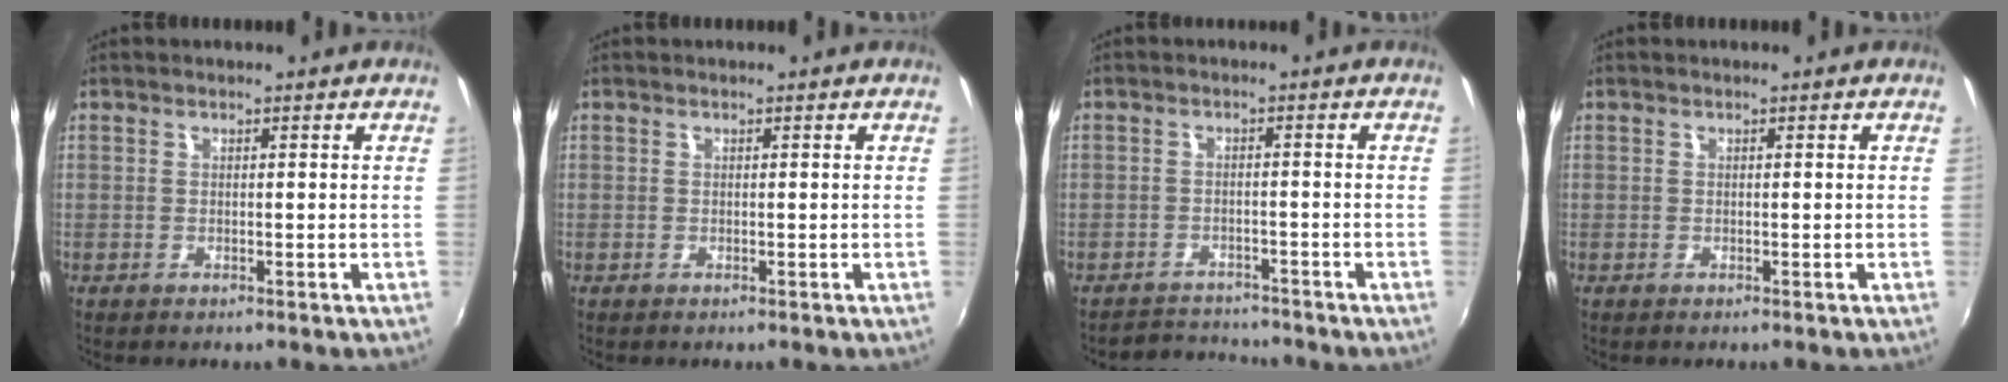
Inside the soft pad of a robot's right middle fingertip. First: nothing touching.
{"total": 0.0}
{"total": 4.5, "force": [-4.4, 1.0, -0.5], "torque": [-0.007, 0.007, -0.075]}
{"total": 0.0}